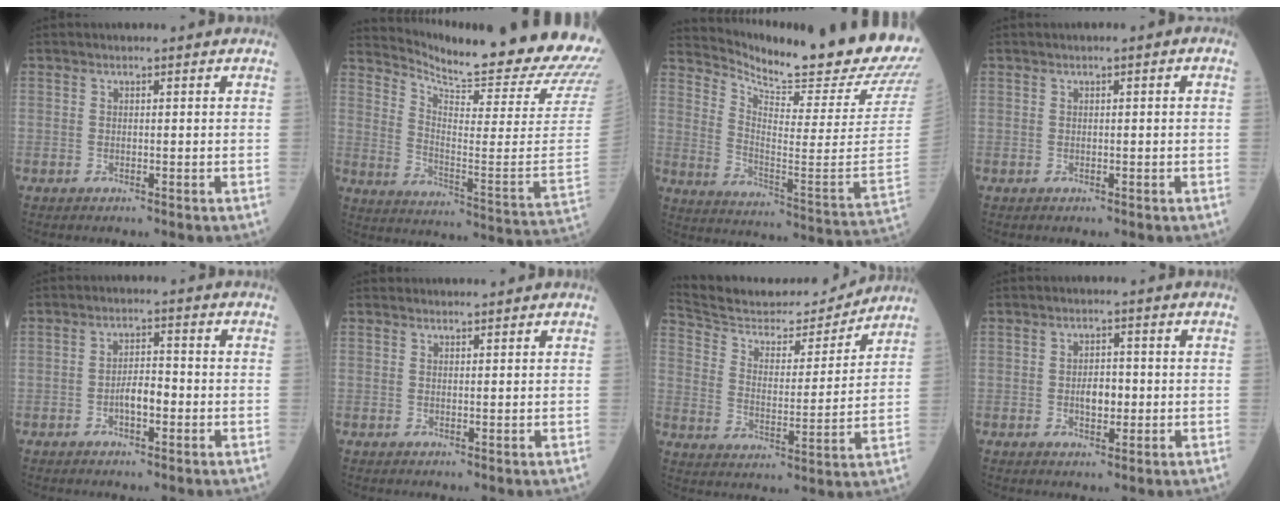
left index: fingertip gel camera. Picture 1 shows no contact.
{"total": 24.5, "force": [23.4, 0.0, 7.4], "torque": [-0.136, -0.138, 0.300]}
{"total": 23.2, "force": [22.0, 0.4, 7.2], "torque": [-0.142, -0.128, 0.294]}
{"total": 0.8, "force": [0.1, 0.2, 0.8], "torque": [-0.012, 0.003, 0.000]}
{"total": 3.5, "force": [-1.2, 1.2, 3.1], "torque": [-0.055, 0.007, -0.023]}
{"total": 1.5, "force": [1.5, 0.2, 0.0], "torque": [-0.007, 0.008, 0.025]}
{"total": 15.8, "force": [15.4, 1.9, 2.9], "torque": [-0.058, -0.010, 0.247]}
{"total": 3.2, "force": [-0.4, 1.7, 2.7], "torque": [-0.046, 0.003, -0.005]}